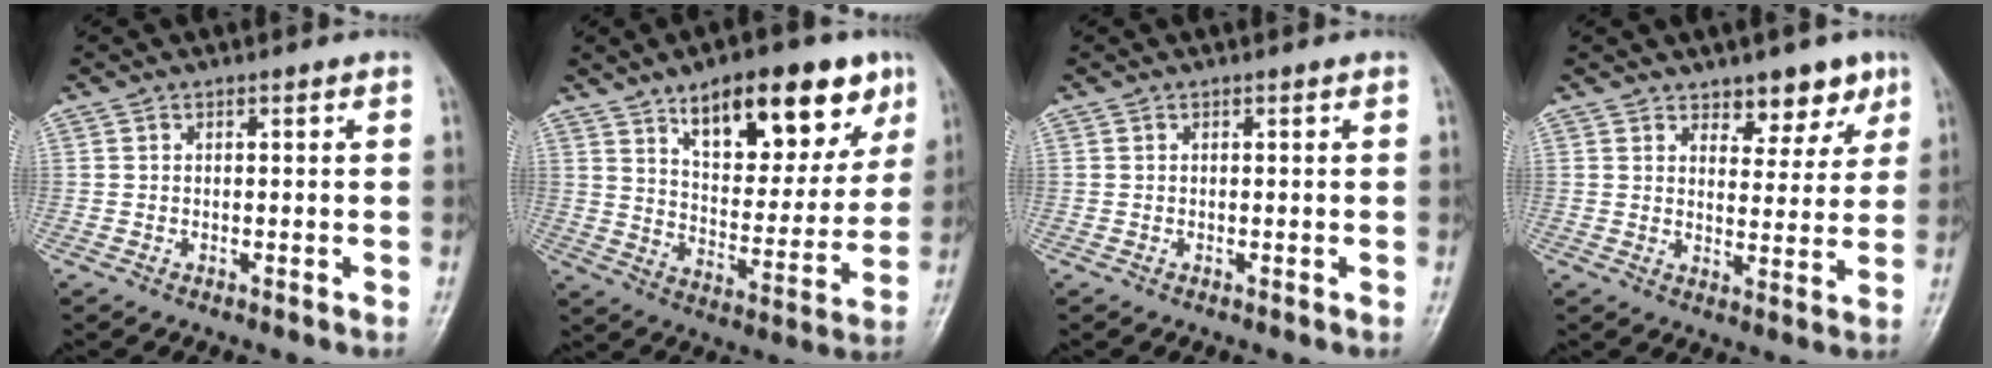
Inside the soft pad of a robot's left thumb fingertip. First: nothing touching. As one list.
[{"total": 21.0, "force": [11.6, 9.1, 15.0], "torque": [-0.168, -0.042, 0.181]}, {"total": 0.0}, {"total": 7.3, "force": [5.0, 4.0, 3.6], "torque": [-0.009, -0.029, 0.071]}]